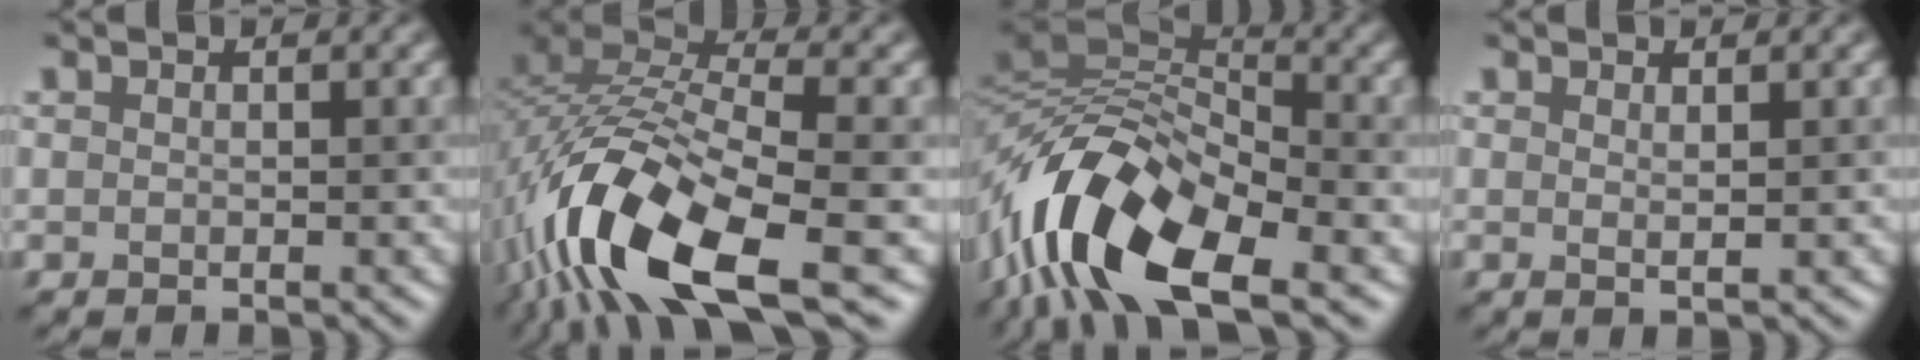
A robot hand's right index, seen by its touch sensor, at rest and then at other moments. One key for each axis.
{"total": 13.8, "fx": -6.5, "fy": 5.1, "fz": 11.0, "tx": -0.220, "ty": -0.002, "tz": -0.125}
{"total": 13.2, "fx": -5.4, "fy": 5.9, "fz": 10.5, "tx": -0.195, "ty": 0.018, "tz": -0.112}
{"total": 0.9, "fx": 0.4, "fy": 0.2, "fz": 0.8, "tx": -0.011, "ty": -0.003, "tz": 0.008}